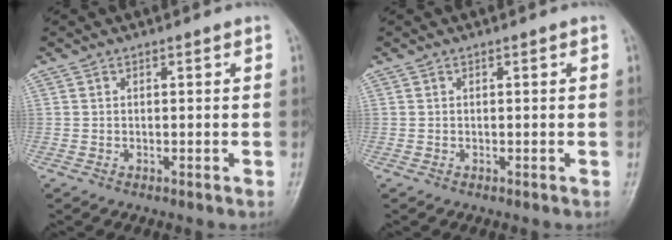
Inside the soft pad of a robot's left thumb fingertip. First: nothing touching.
{"total": 0.0}